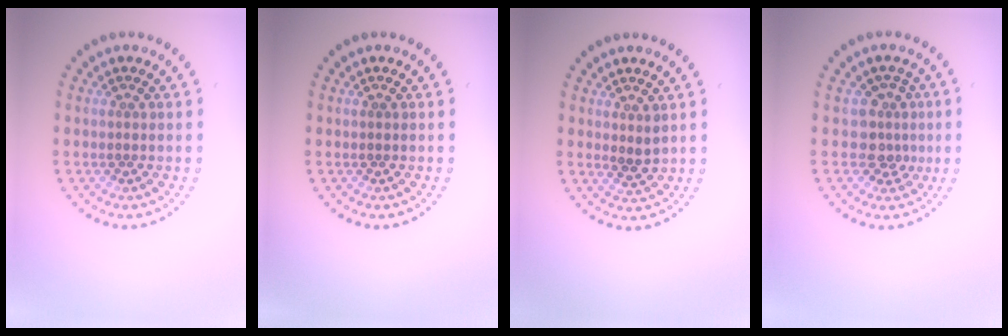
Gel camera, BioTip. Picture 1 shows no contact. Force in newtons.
{"total": 0.0}
{"total": 1.4, "press": 1.2, "slide": 0.7}
{"total": 2.6, "press": 2.0, "slide": 1.6}